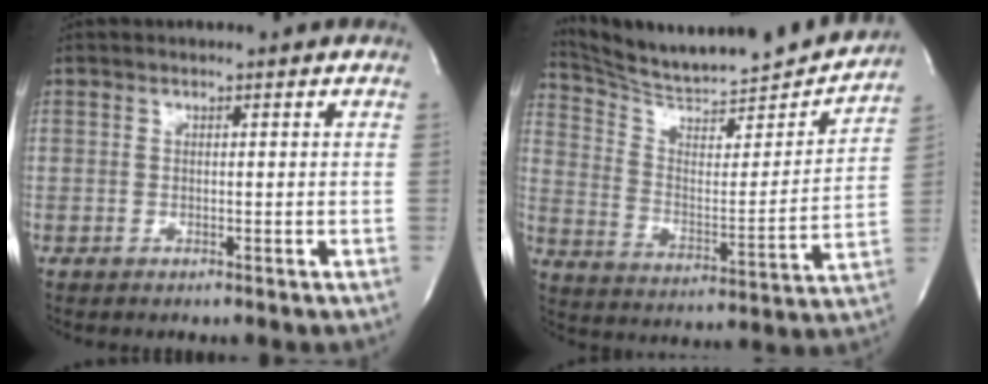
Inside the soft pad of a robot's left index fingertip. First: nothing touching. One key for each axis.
{"total": 21.8, "fx": 20.7, "fy": 1.0, "fz": 6.8, "tx": -0.114, "ty": -0.059, "tz": 0.300}